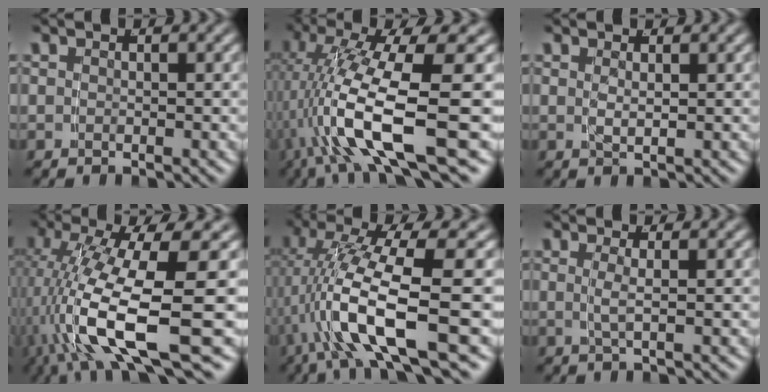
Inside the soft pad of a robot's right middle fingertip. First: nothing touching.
{"total": 10.0, "force": [-1.8, 3.6, 9.1], "torque": [-0.165, -0.016, -0.015]}
{"total": 1.0, "force": [0.3, -0.6, 0.7], "torque": [-0.017, -0.007, 0.014]}
{"total": 10.4, "force": [-3.2, 3.8, 9.2], "torque": [-0.169, -0.030, -0.029]}
{"total": 9.1, "force": [-1.5, 3.0, 8.5], "torque": [-0.156, -0.016, -0.011]}
{"total": 1.7, "force": [0.2, -0.6, 1.5], "torque": [-0.034, -0.007, 0.009]}